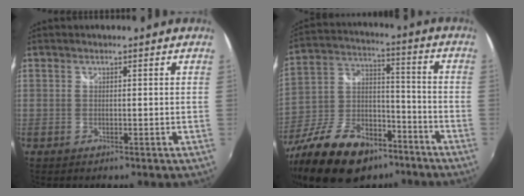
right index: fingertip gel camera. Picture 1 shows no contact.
{"total": 23.6, "force": [-15.7, 12.3, 12.7], "torque": [-0.271, 0.000, -0.259]}